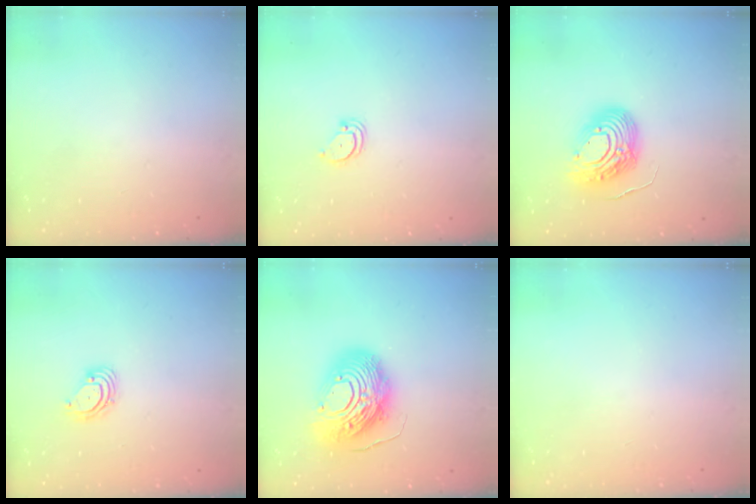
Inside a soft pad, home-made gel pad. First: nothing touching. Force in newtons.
{"total": 3.0, "press": 3.0, "slide": 0.2}
{"total": 15.0, "press": 14.9, "slide": 1.9}
{"total": 4.0, "press": 4.0, "slide": 0.5}
{"total": 18.0, "press": 17.9, "slide": 1.9}
{"total": 0.0}